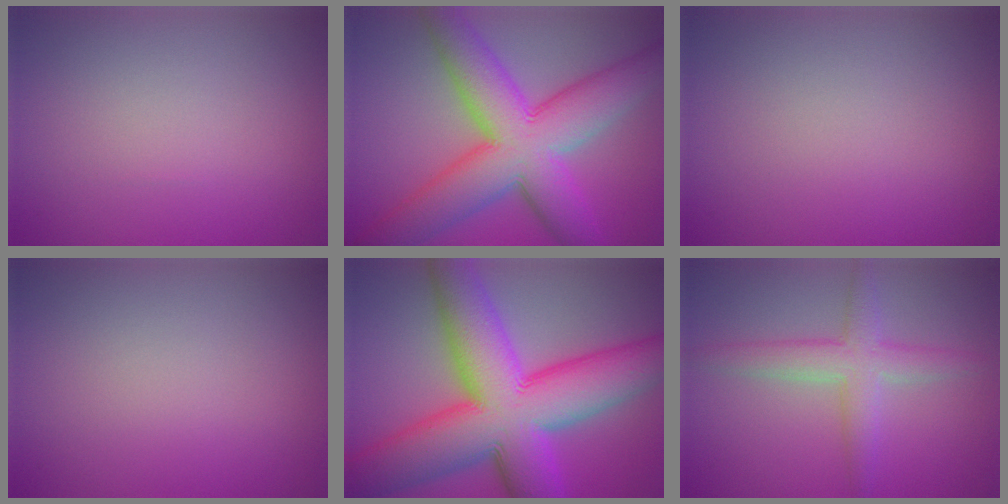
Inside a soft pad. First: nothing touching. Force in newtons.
{"total": 11.7, "press": 11.7, "slide": 0.2}
{"total": 0.0}
{"total": 0.0}
{"total": 16.0, "press": 16.0, "slide": 0.3}
{"total": 3.7, "press": 3.7, "slide": 0.1}